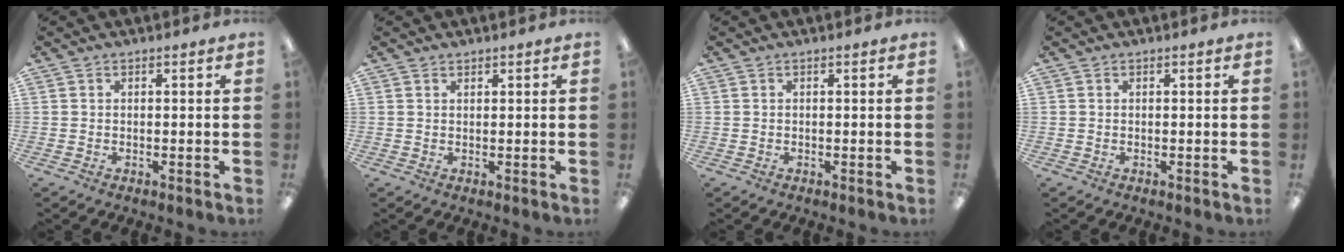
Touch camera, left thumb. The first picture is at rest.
{"total": 0.8, "force": [0.7, 0.3, 0.0], "torque": [0.000, 0.000, 0.014]}
{"total": 0.0}
{"total": 0.0}